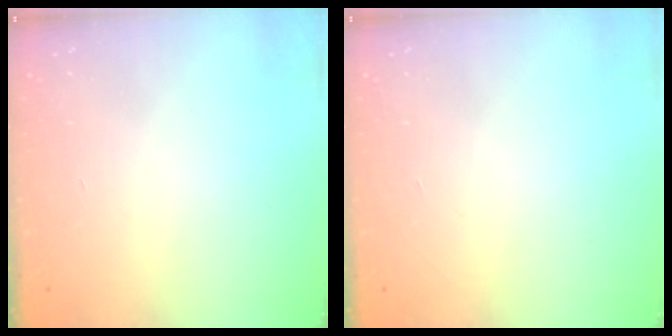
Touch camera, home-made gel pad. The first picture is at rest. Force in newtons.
{"total": 0.0}